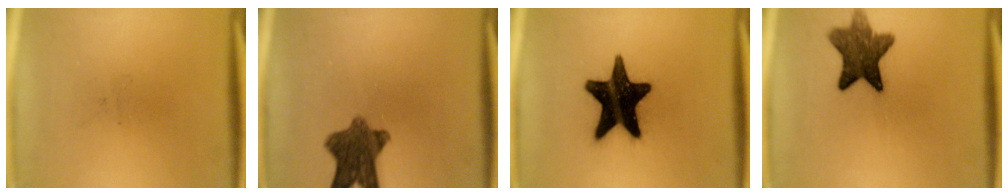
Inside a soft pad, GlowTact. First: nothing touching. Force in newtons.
{"total": 9.3}
{"total": 19.1}
{"total": 9.5}